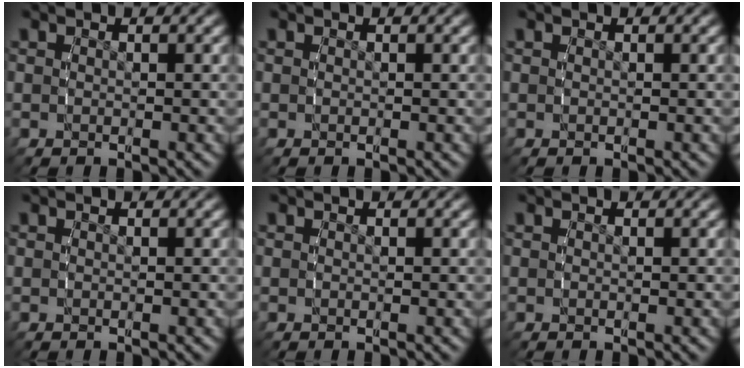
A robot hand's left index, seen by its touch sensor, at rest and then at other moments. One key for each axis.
{"total": 0.0}
{"total": 0.0}
{"total": 0.0}
{"total": 0.0}
{"total": 0.0}